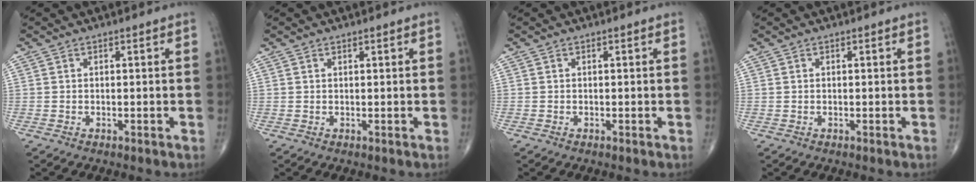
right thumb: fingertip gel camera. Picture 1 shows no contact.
{"total": 0.0}
{"total": 0.0}
{"total": 0.0}